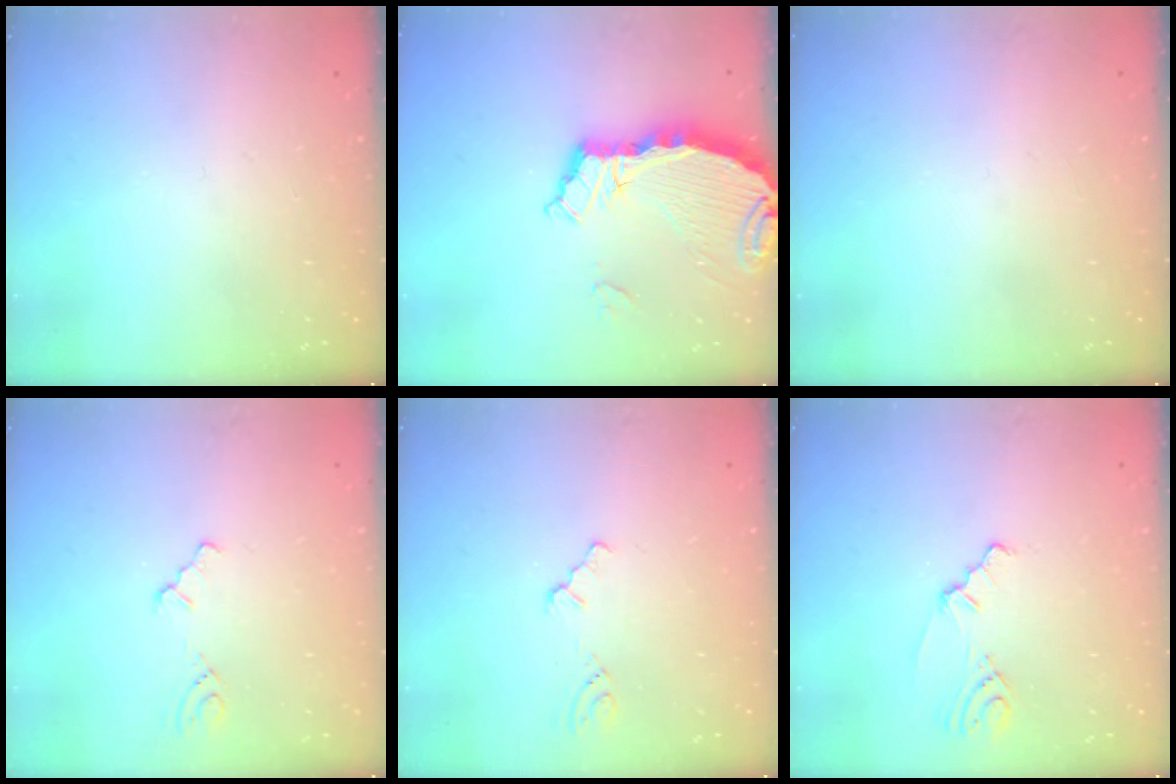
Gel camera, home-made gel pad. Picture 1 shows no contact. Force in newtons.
{"total": 7.2, "press": 7.1, "slide": 0.8}
{"total": 0.0}
{"total": 1.5, "press": 1.5, "slide": 0.2}
{"total": 1.2, "press": 1.1, "slide": 0.3}
{"total": 2.2, "press": 2.1, "slide": 0.6}